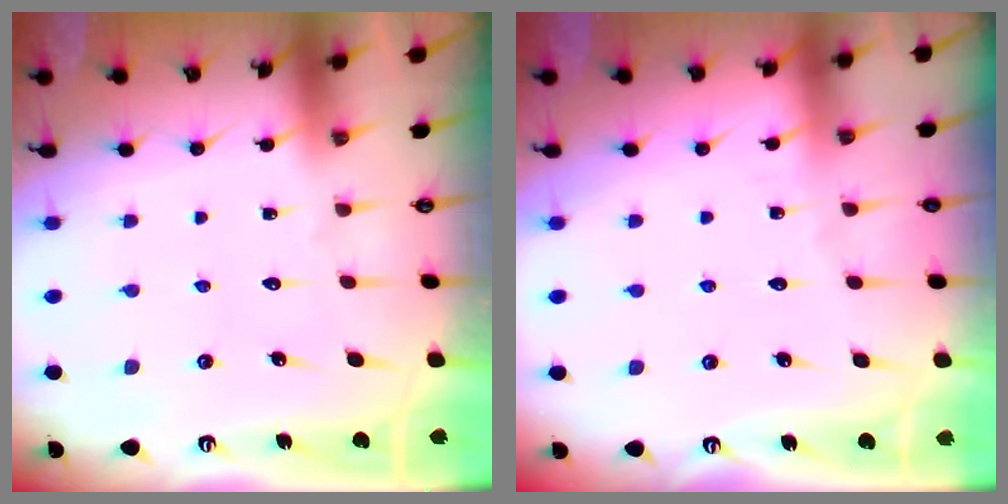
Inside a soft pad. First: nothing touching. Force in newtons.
{"total": 2.7, "press": 2.7, "slide": 0.3}